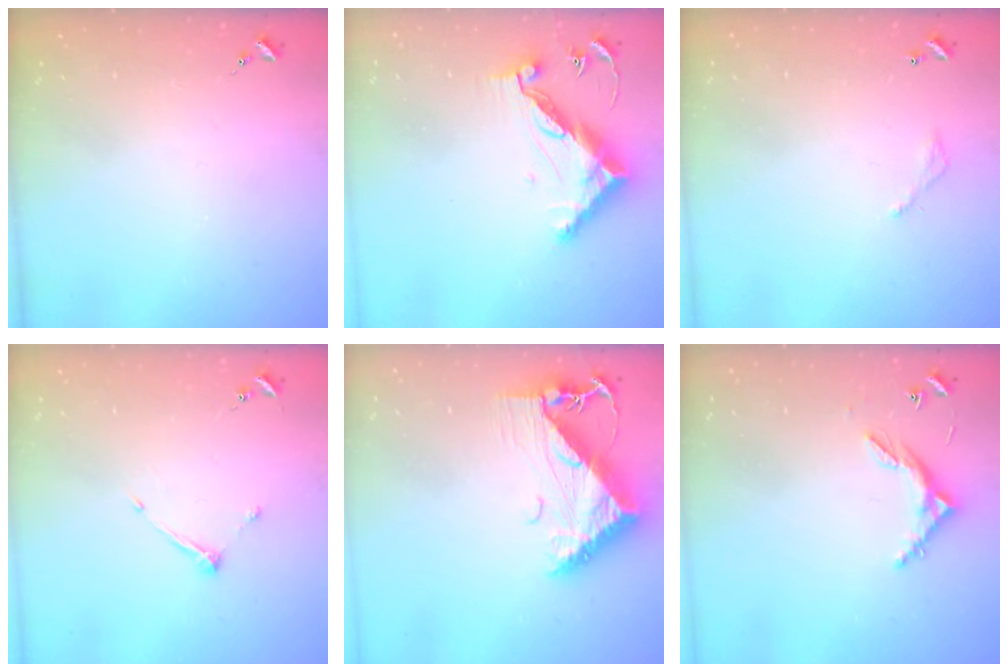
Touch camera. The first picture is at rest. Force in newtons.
{"total": 12.8, "press": 12.8, "slide": 0.5}
{"total": 3.8, "press": 3.8, "slide": 0.2}
{"total": 5.9, "press": 5.9, "slide": 0.6}
{"total": 10.2, "press": 10.2, "slide": 1.0}
{"total": 6.1, "press": 6.1, "slide": 0.4}